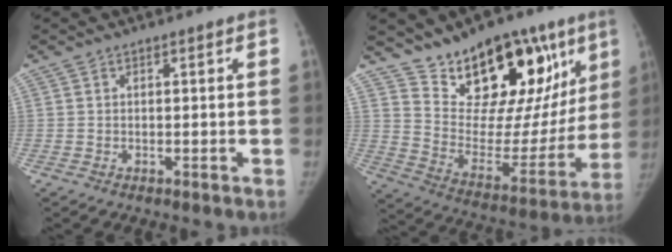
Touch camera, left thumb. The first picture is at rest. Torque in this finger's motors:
{"motor_torque": [1.66, 1.78, 1.12, -1.65, 0.05]}